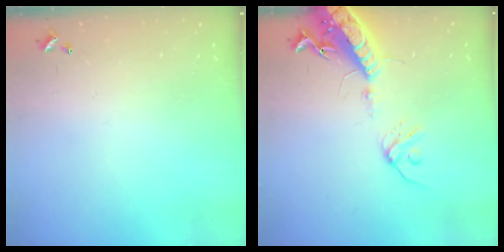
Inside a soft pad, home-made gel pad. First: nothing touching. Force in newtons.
{"total": 16.6, "press": 16.1, "slide": 4.0}